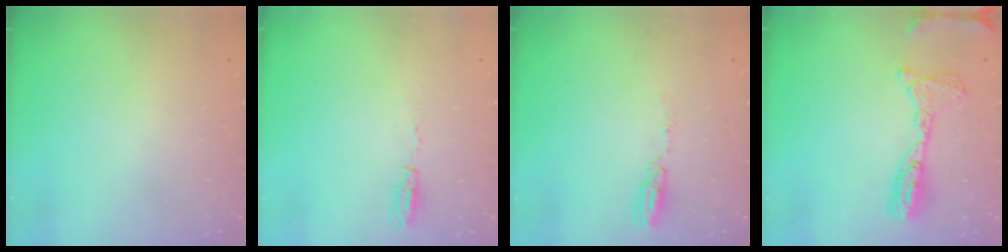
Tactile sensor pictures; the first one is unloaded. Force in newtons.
{"total": 3.9, "press": 3.8, "slide": 0.9}
{"total": 3.5, "press": 3.5, "slide": 0.3}
{"total": 13.7, "press": 13.7, "slide": 1.3}